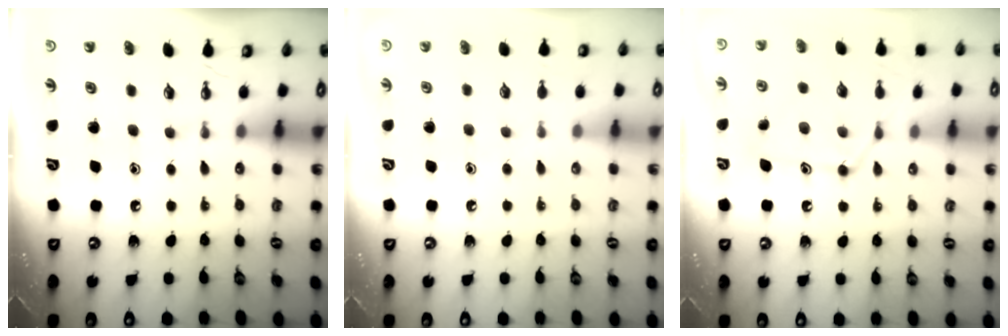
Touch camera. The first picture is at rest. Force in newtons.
{"total": 4.8, "press": 4.7, "slide": 0.5}
{"total": 13.6, "press": 13.5, "slide": 0.7}